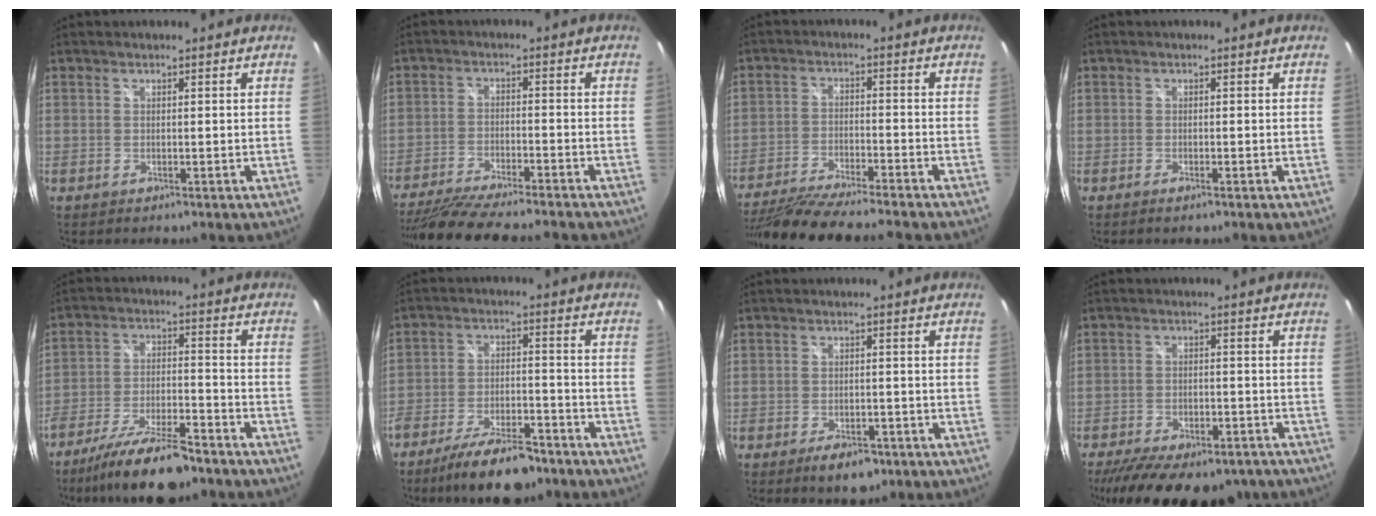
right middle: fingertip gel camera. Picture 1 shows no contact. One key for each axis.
{"total": 17.8, "fx": -15.5, "fy": 2.3, "fz": 8.5, "tx": -0.168, "ty": -0.031, "tz": -0.244}
{"total": 17.4, "fx": -15.2, "fy": 0.9, "fz": 8.3, "tx": -0.167, "ty": -0.032, "tz": -0.250}
{"total": 1.4, "fx": -1.0, "fy": 0.1, "fz": 1.0, "tx": -0.020, "ty": -0.003, "tz": -0.020}
{"total": 15.0, "fx": -12.0, "fy": 3.5, "fz": 8.3, "tx": -0.167, "ty": -0.020, "tz": -0.201}
{"total": 14.0, "fx": -10.9, "fy": 4.5, "fz": 7.5, "tx": -0.151, "ty": -0.014, "tz": -0.177}
{"total": 6.2, "fx": -4.1, "fy": 2.8, "fz": 3.6, "tx": -0.076, "ty": -0.006, "tz": -0.059}
{"total": 20.8, "fx": -15.7, "fy": 8.3, "fz": 10.8, "tx": -0.218, "ty": -0.036, "tz": -0.214}